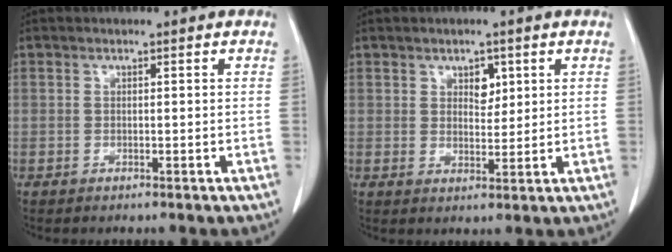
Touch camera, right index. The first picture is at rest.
{"total": 2.8, "force": [1.3, 1.8, 1.8], "torque": [-0.021, 0.001, 0.020]}